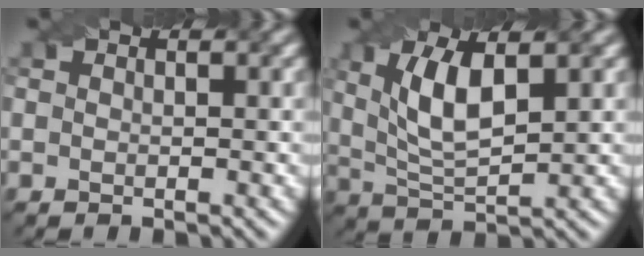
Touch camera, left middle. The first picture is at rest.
{"total": 5.8, "force": [1.3, 2.1, 5.2], "torque": [-0.108, 0.006, 0.038]}